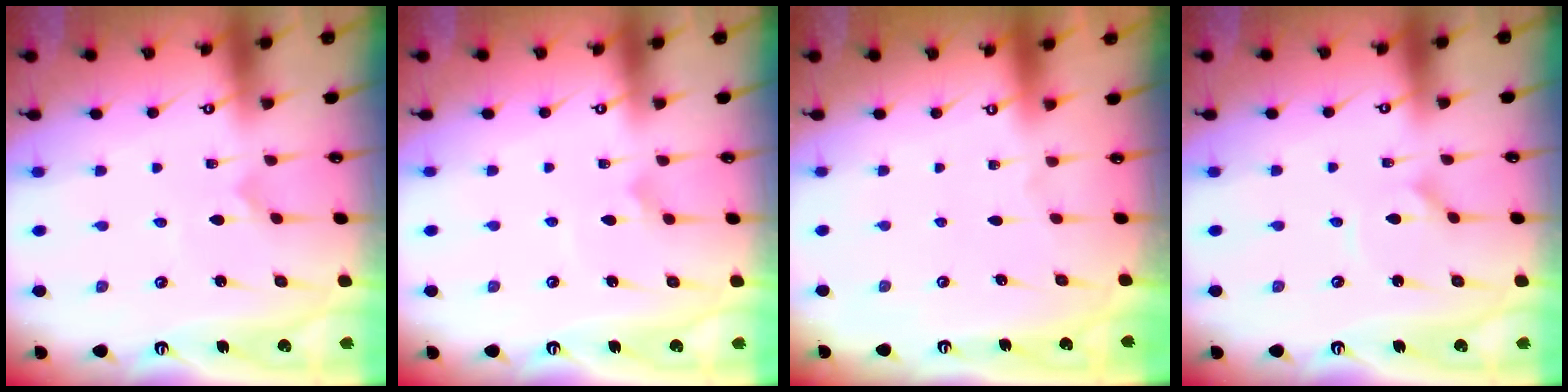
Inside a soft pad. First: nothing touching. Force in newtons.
{"total": 2.4, "press": 2.4, "slide": 0.2}
{"total": 0.0}
{"total": 0.8, "press": 0.8, "slide": 0.2}